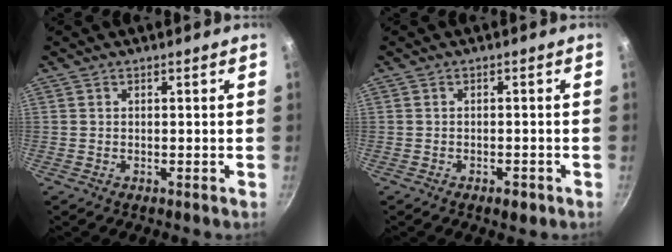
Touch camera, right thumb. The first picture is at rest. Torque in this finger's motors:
{"motor_torque": [-0.22, 0.00, -0.21, 0.06, -0.02]}